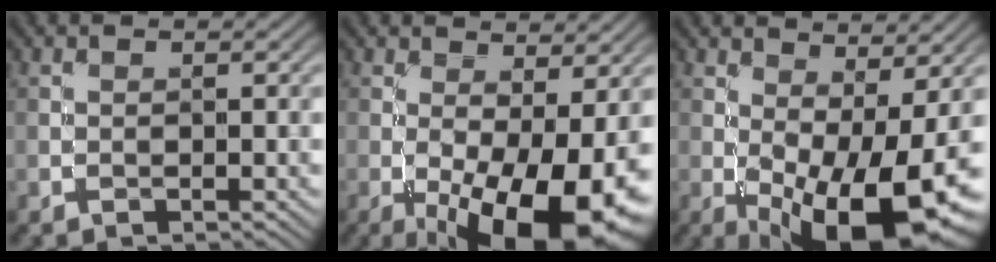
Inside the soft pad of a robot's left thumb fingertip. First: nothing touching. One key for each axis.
{"total": 14.2, "fx": -4.7, "fy": 5.0, "fz": 12.4, "tx": -0.187, "ty": -0.018, "tz": -0.062}
{"total": 14.4, "fx": -3.6, "fy": 5.1, "fz": 13.0, "tx": -0.199, "ty": -0.004, "tz": -0.046}